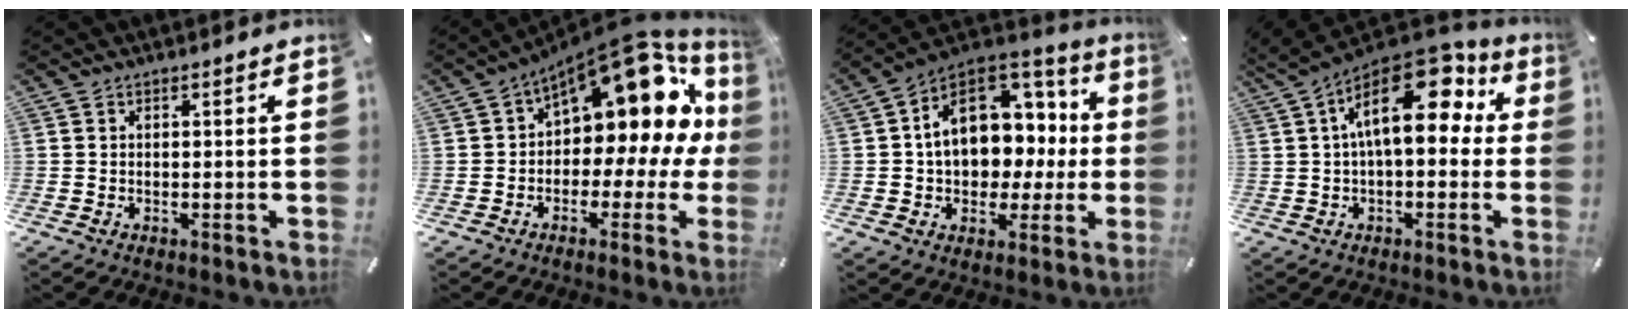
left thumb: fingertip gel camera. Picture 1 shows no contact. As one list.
[{"total": 15.2, "force": [8.3, 7.9, 9.9], "torque": [-0.134, -0.075, 0.137]}, {"total": 16.0, "force": [2.2, 12.3, 9.9], "torque": [-0.154, -0.008, 0.042]}, {"total": 18.4, "force": [6.0, 9.8, 14.4], "torque": [-0.244, -0.034, 0.096]}]